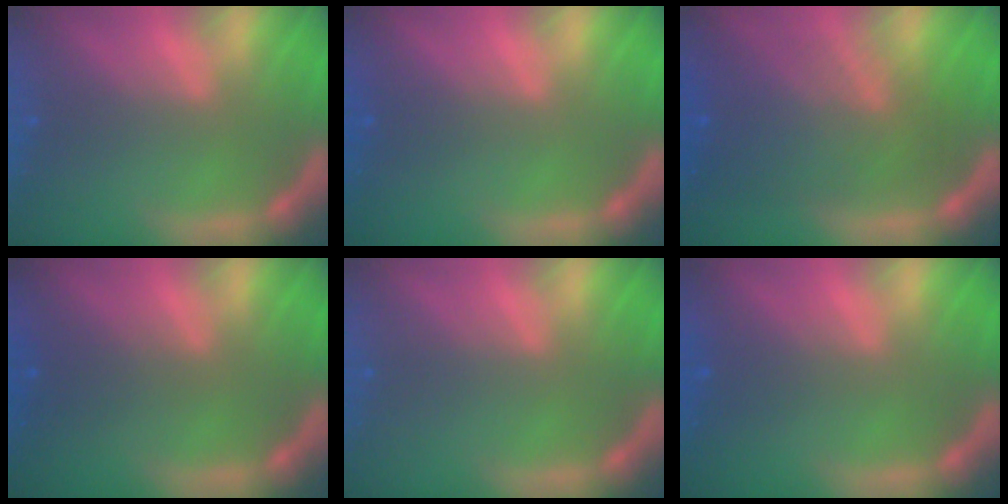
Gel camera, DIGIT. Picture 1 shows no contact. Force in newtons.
{"total": 0.9}
{"total": 8.1}
{"total": 2.0}
{"total": 0.0}
{"total": 1.4}